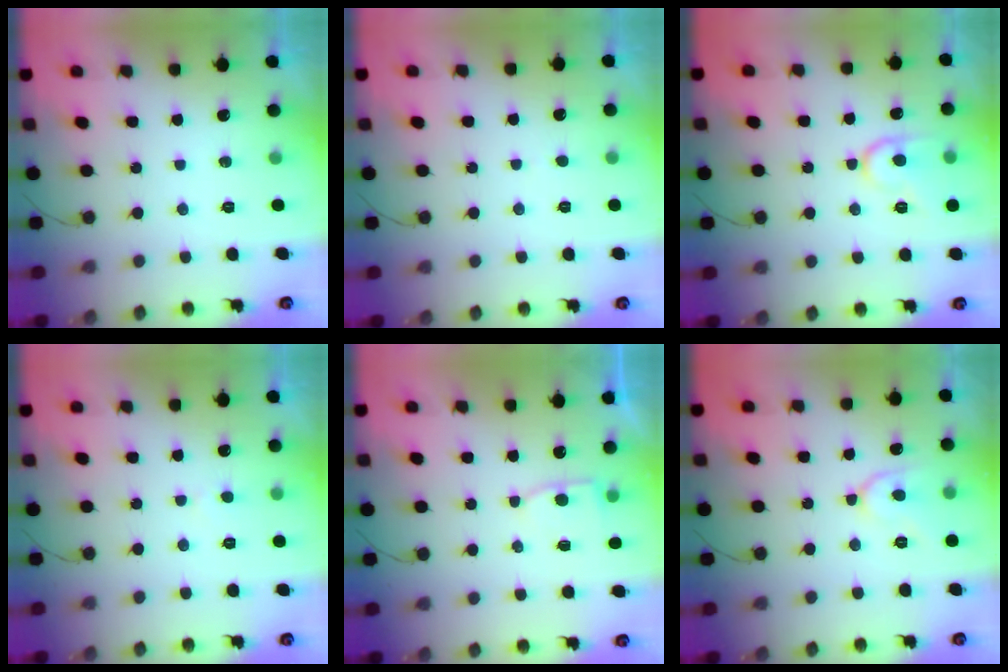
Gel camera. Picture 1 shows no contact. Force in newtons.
{"total": 0.7, "press": 0.7, "slide": 0.1}
{"total": 12.3, "press": 12.3, "slide": 1.0}
{"total": 2.1, "press": 2.1, "slide": 0.1}
{"total": 5.0, "press": 4.9, "slide": 0.4}
{"total": 7.5, "press": 7.4, "slide": 0.9}